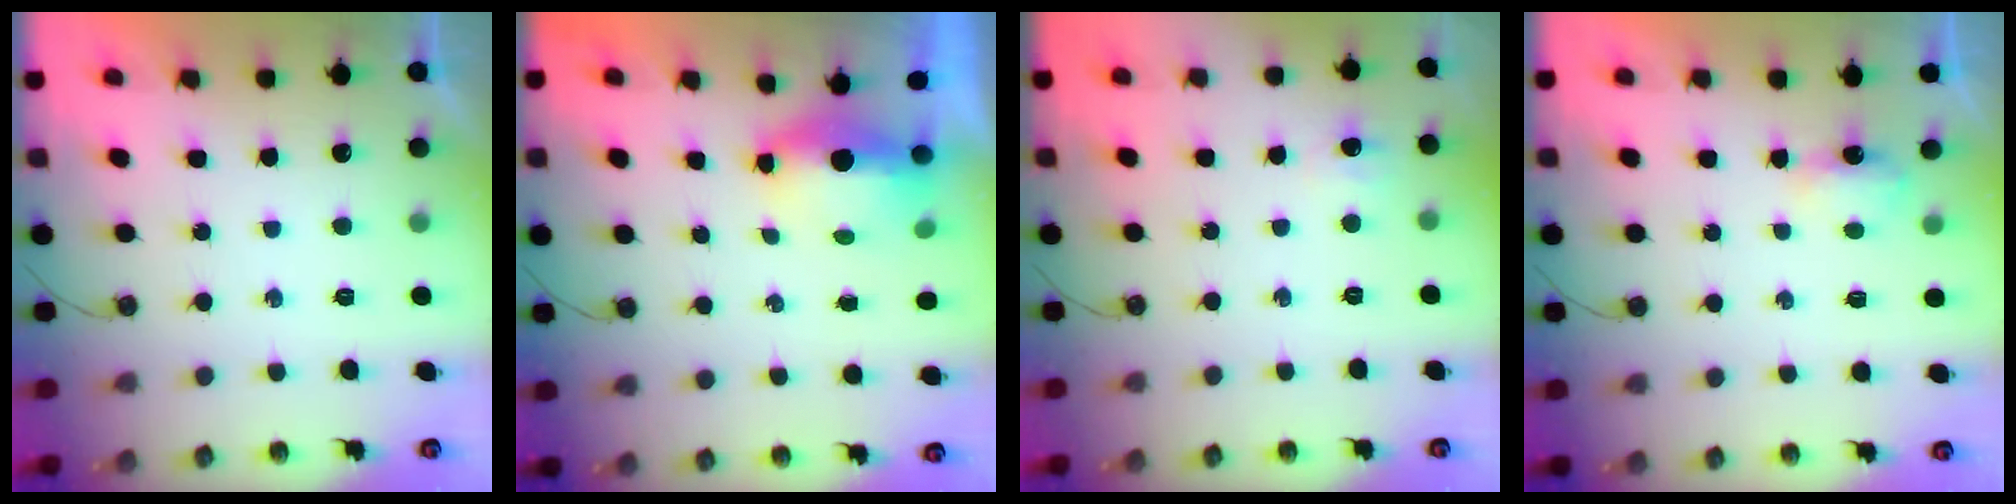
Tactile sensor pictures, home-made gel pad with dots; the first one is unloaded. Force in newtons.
{"total": 8.8, "press": 6.1, "slide": 6.3}
{"total": 4.2, "press": 4.1, "slide": 0.9}
{"total": 3.6, "press": 3.5, "slide": 0.5}